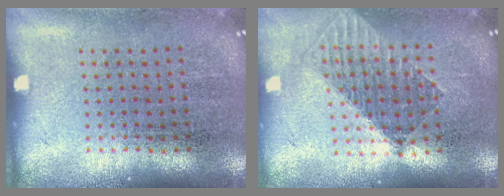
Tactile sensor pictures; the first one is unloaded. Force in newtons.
{"total": 1.5, "press": 1.3, "slide": 0.8}